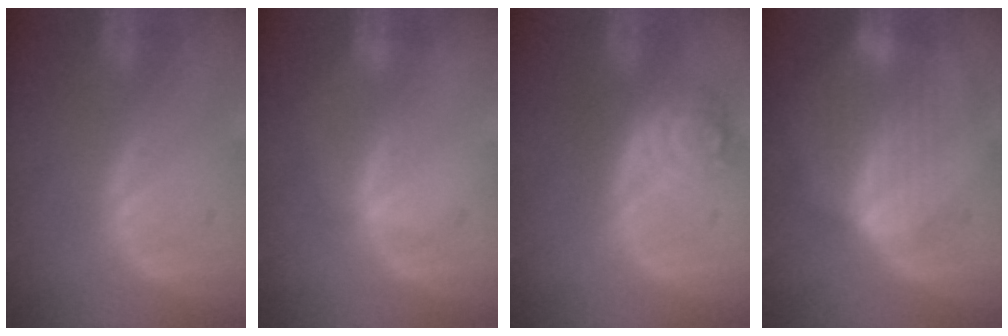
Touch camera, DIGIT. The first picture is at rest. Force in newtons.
{"total": 0.6, "press": 0.5, "slide": 0.2}
{"total": 4.6, "press": 4.2, "slide": 1.8}
{"total": 7.1, "press": 6.4, "slide": 3.1}